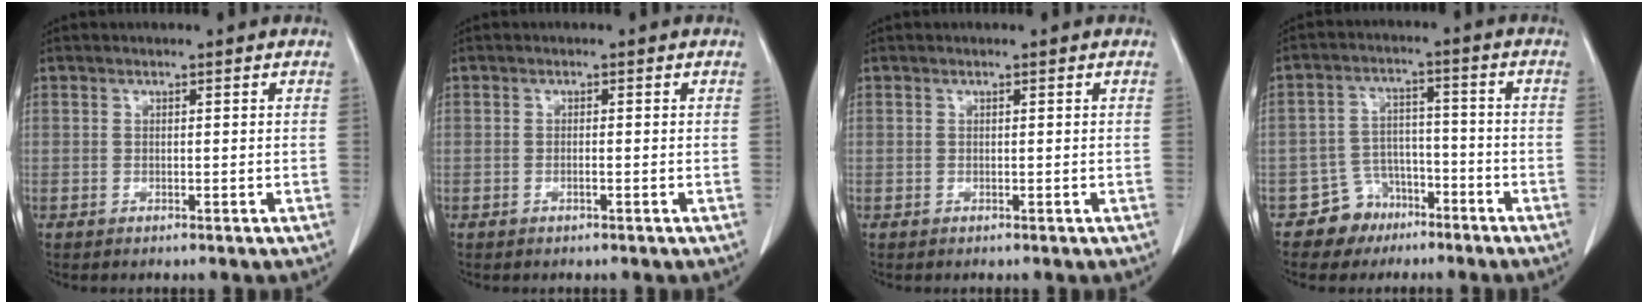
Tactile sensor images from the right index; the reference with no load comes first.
{"total": 0.6, "force": [-0.2, 0.0, 0.5], "torque": [-0.011, 0.000, -0.003]}
{"total": 0.0}
{"total": 6.0, "force": [-3.9, 4.5, 0.6], "torque": [-0.002, 0.014, -0.062]}